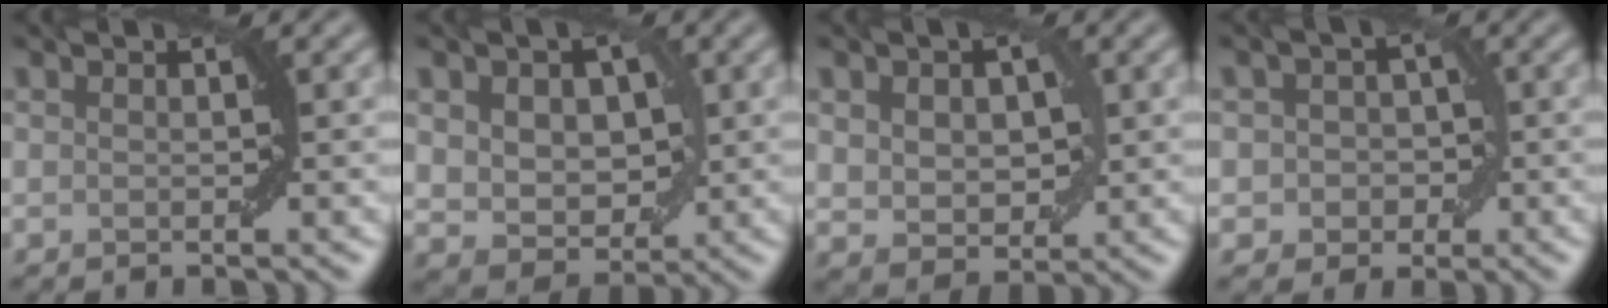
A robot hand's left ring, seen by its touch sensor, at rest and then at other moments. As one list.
[{"total": 5.6, "force": [0.8, 4.1, 3.7], "torque": [-0.050, -0.001, 0.016]}, {"total": 4.2, "force": [0.7, 2.9, 3.0], "torque": [-0.051, -0.004, 0.016]}, {"total": 2.9, "force": [-0.1, 2.7, 1.2], "torque": [0.003, 0.008, -0.017]}]